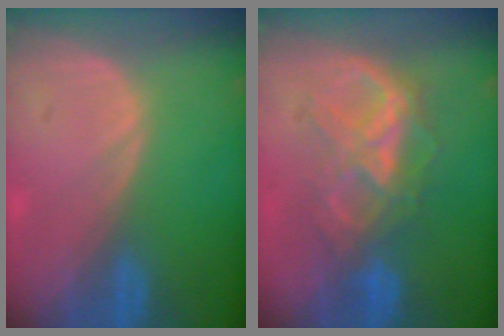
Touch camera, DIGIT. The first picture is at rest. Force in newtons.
{"total": 7.3, "press": 7.3, "slide": 0.3}